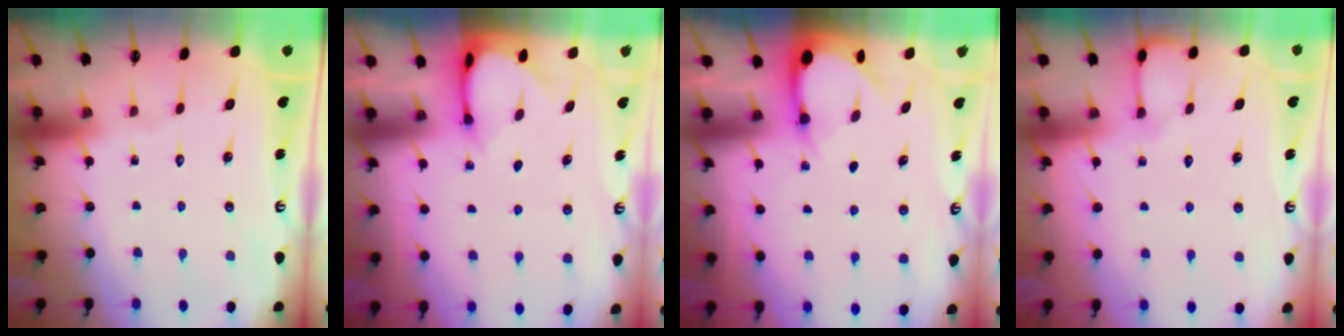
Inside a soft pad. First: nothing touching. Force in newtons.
{"total": 3.2, "press": 3.2, "slide": 0.3}
{"total": 3.1, "press": 3.1, "slide": 0.2}
{"total": 4.1, "press": 4.0, "slide": 0.5}